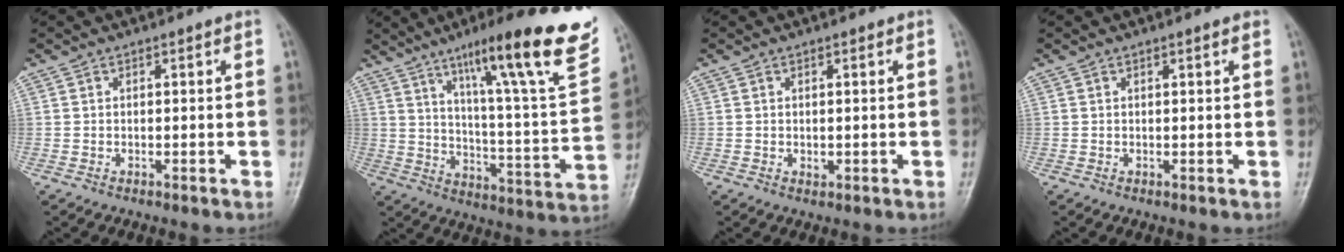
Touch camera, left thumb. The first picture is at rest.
{"total": 26.6, "force": [15.7, 3.8, 21.2], "torque": [-0.290, -0.050, 0.232]}
{"total": 1.0, "force": [0.2, 0.7, 0.6], "torque": [-0.007, -0.002, 0.005]}
{"total": 1.0, "force": [0.6, 0.1, 0.7], "torque": [-0.010, 0.000, 0.006]}